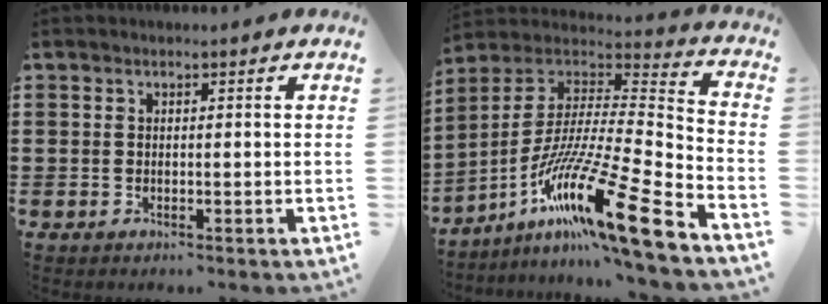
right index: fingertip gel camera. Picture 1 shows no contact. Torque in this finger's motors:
{"motor_torque": [-0.21, 0.23, 0.55, 0.21]}